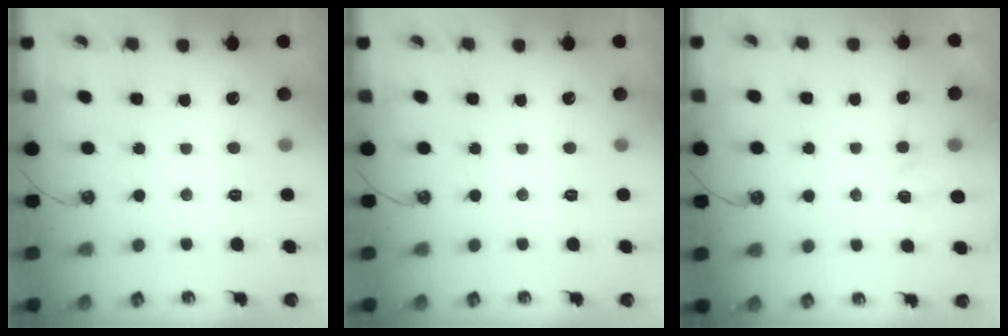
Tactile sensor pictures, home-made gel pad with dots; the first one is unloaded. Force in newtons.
{"total": 0.0}
{"total": 3.1, "press": 3.1, "slide": 0.4}